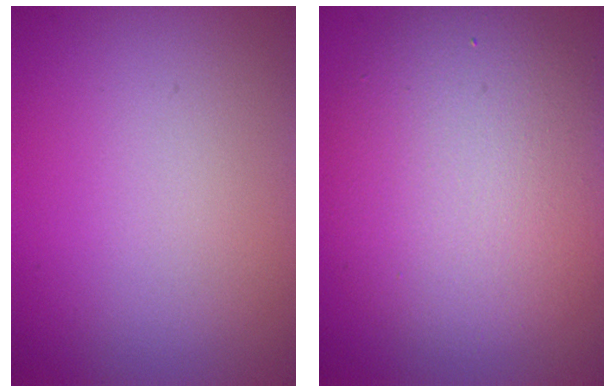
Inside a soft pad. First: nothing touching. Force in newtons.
{"total": 8.3, "press": 8.2, "slide": 0.5}